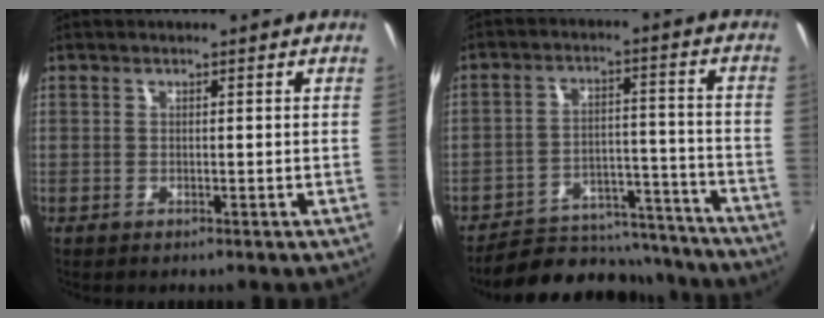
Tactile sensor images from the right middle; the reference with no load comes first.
{"total": 19.0, "force": [-17.0, 6.9, 5.2], "torque": [-0.102, 0.040, -0.214]}